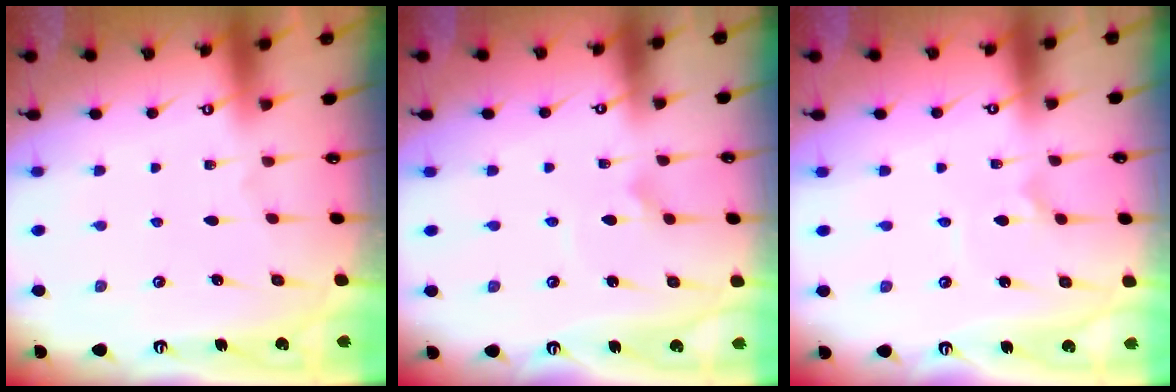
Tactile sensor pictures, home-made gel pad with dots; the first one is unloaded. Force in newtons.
{"total": 2.7, "press": 2.7, "slide": 0.2}
{"total": 1.1, "press": 1.0, "slide": 0.2}